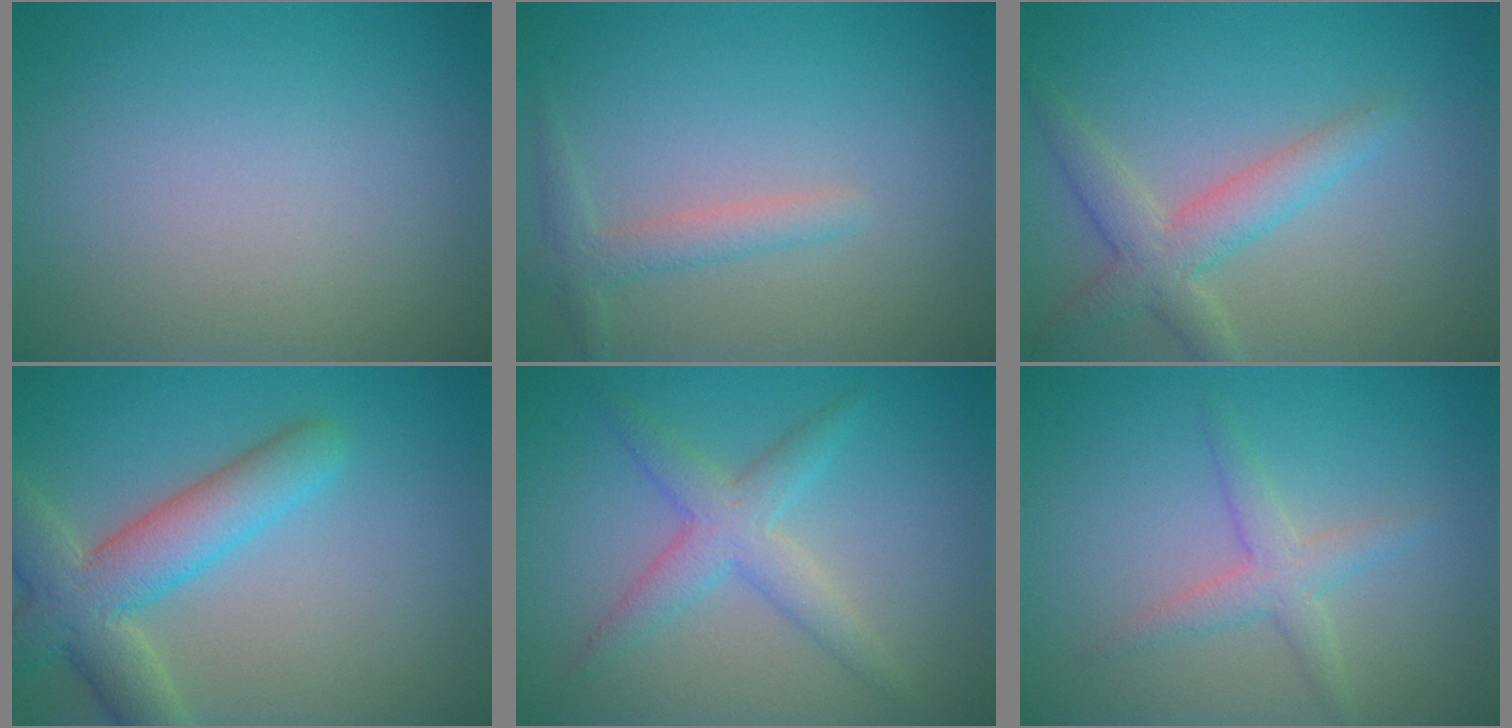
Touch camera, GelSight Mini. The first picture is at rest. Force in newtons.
{"total": 2.0, "press": 2.0, "slide": 0.1}
{"total": 3.7, "press": 3.7, "slide": 0.3}
{"total": 6.3, "press": 6.3, "slide": 0.3}
{"total": 3.4, "press": 3.4, "slide": 0.2}
{"total": 2.3, "press": 2.3, "slide": 0.1}